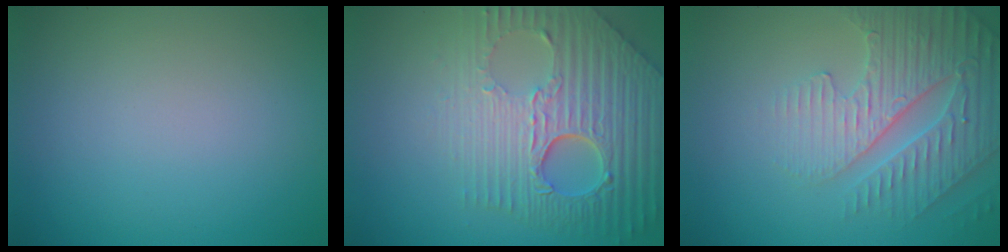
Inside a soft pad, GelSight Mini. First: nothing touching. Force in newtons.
{"total": 9.1, "press": 6.1, "slide": 6.7}
{"total": 4.5, "press": 4.3, "slide": 1.2}